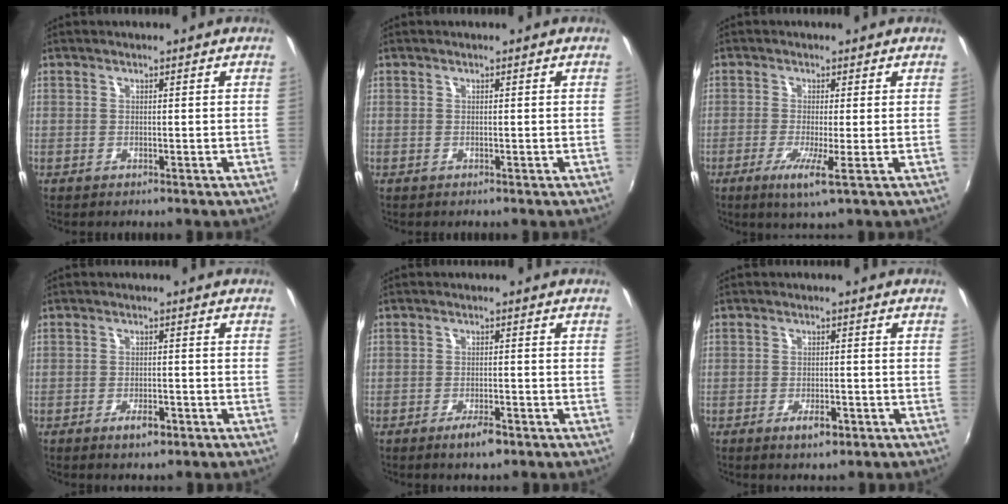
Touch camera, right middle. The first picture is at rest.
{"total": 0.0}
{"total": 4.6, "force": [-1.5, -0.5, 4.3], "torque": [-0.095, -0.014, -0.031]}
{"total": 3.4, "force": [-2.0, 1.3, 2.5], "torque": [-0.055, -0.003, -0.032]}
{"total": 3.6, "force": [-2.3, 1.1, 2.5], "torque": [-0.057, -0.005, -0.040]}
{"total": 3.6, "force": [-1.9, 1.4, 2.7], "torque": [-0.059, -0.005, -0.030]}